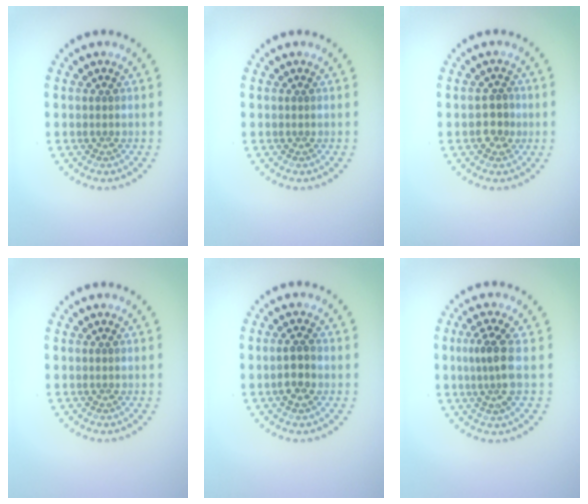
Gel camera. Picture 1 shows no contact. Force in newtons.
{"total": 0.0}
{"total": 2.1, "press": 2.0, "slide": 0.4}
{"total": 0.0}
{"total": 2.2, "press": 2.1, "slide": 0.5}
{"total": 3.1, "press": 2.7, "slide": 1.5}